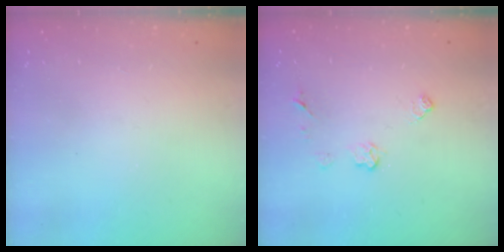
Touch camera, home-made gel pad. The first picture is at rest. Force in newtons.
{"total": 5.8, "press": 5.7, "slide": 0.5}